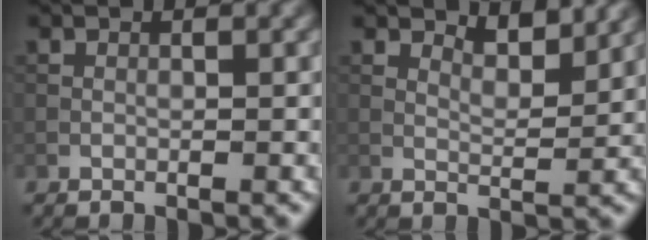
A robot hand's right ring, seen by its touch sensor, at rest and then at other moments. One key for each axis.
{"total": 2.7, "fx": 2.3, "fy": 0.7, "fz": 1.3, "tx": -0.026, "ty": -0.012, "tz": 0.033}